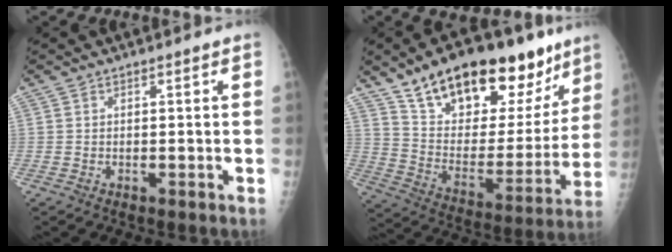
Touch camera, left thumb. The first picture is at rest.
{"total": 28.7, "force": [18.7, 13.0, 17.5], "torque": [-0.228, -0.051, 0.300]}